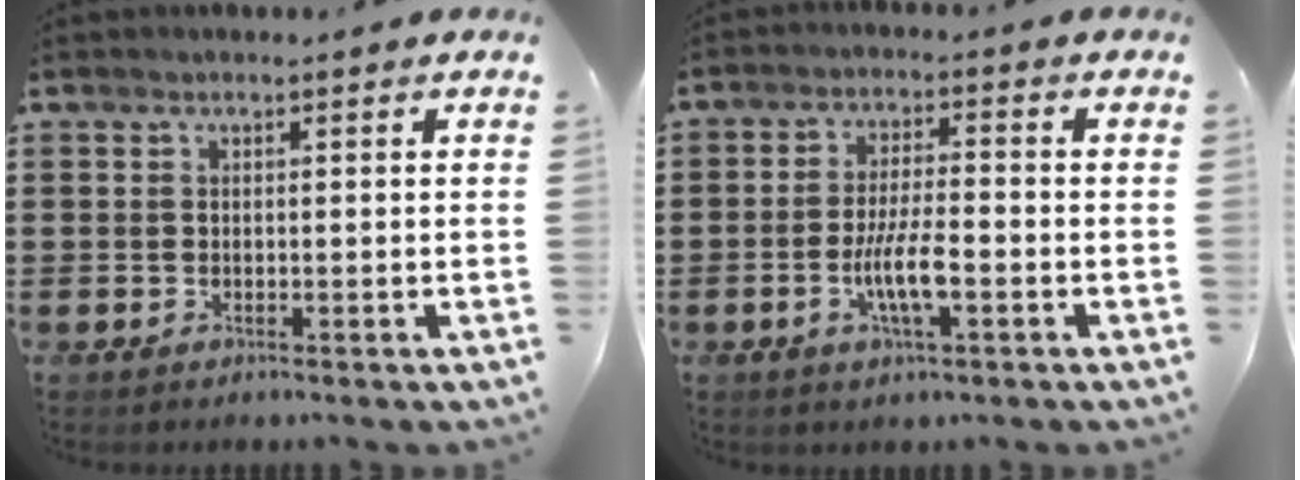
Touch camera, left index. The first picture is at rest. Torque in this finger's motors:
{"motor_torque": [1.60, 0.54, 0.34, 0.14]}